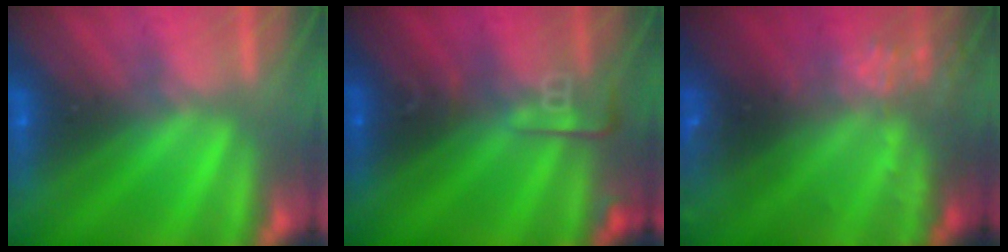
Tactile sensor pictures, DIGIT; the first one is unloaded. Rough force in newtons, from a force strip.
{"total": 2.6}
{"total": 8.7}